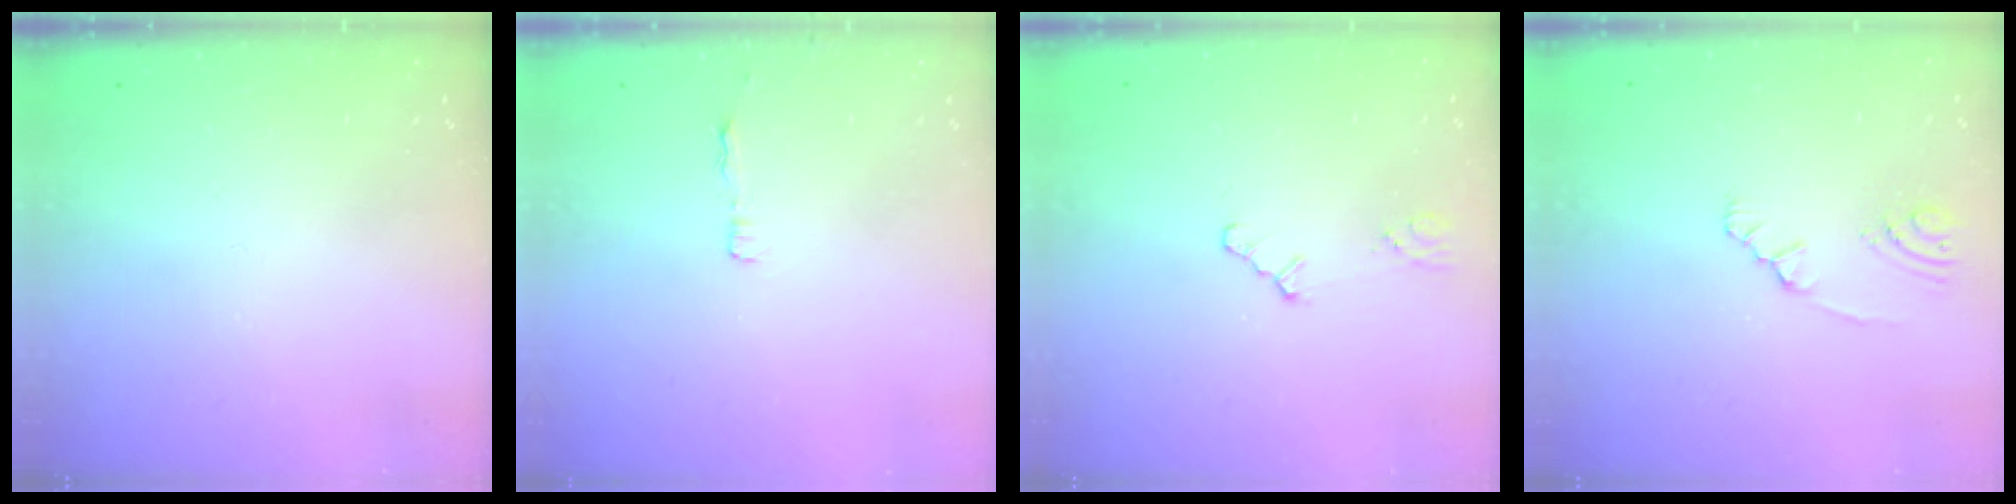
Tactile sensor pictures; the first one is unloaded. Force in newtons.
{"total": 2.9, "press": 2.9, "slide": 0.4}
{"total": 0.9, "press": 0.8, "slide": 0.2}
{"total": 2.1, "press": 1.9, "slide": 0.9}